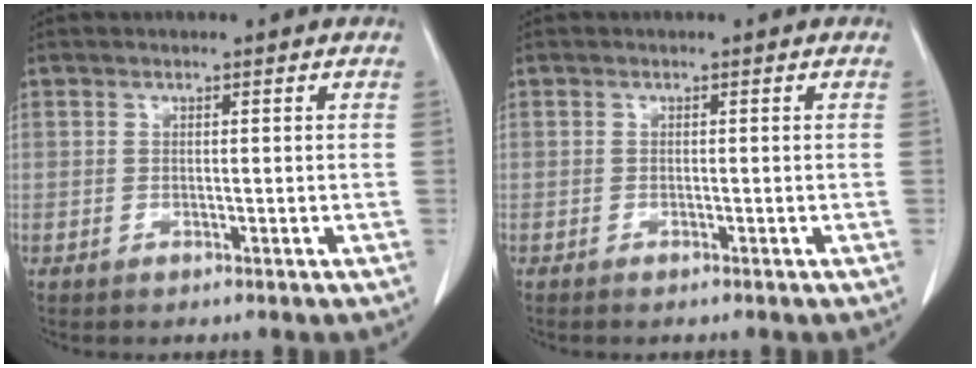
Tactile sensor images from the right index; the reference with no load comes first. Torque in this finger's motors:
{"motor_torque": [-0.07, 0.07, 0.07, 0.01]}